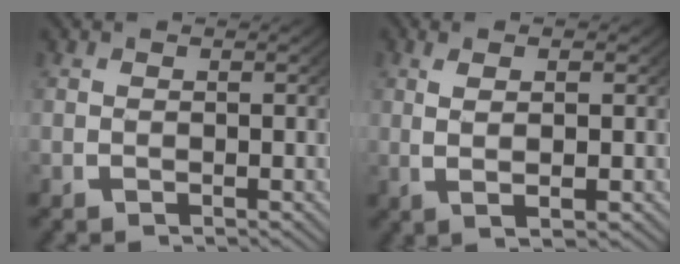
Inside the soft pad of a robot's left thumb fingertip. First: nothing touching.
{"total": 3.0, "force": [0.5, 0.6, 2.9], "torque": [-0.057, -0.003, 0.018]}